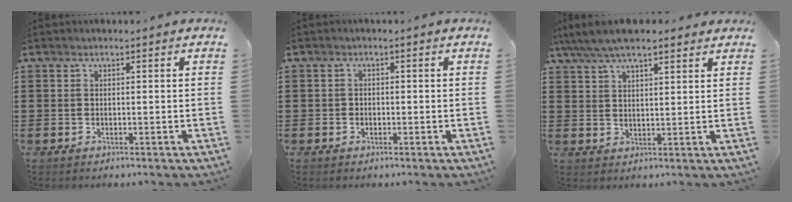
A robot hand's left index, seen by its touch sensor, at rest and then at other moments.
{"total": 0.8, "force": [-0.3, 0.7, 0.2], "torque": [-0.007, 0.003, -0.007]}
{"total": 6.3, "force": [5.1, 2.1, 2.9], "torque": [-0.072, -0.004, 0.094]}